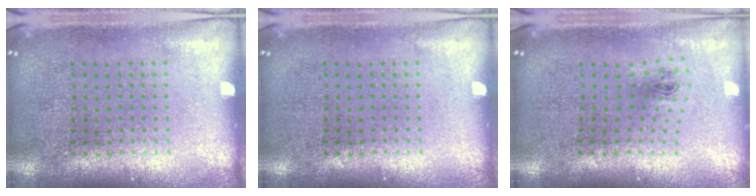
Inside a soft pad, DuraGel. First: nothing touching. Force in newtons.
{"total": 0.0}
{"total": 1.0, "press": 0.4, "slide": 0.9}